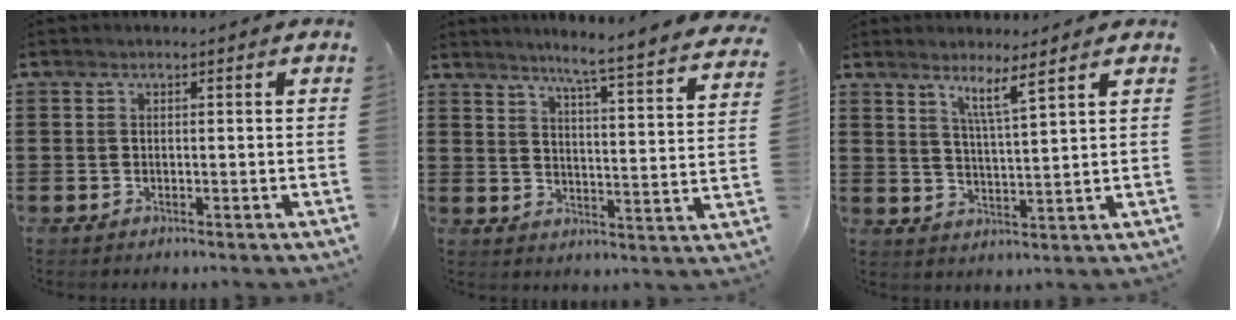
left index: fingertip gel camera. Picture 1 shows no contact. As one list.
[{"total": 5.5, "force": [4.8, -1.3, 2.4], "torque": [-0.059, -0.046, 0.071]}, {"total": 5.1, "force": [3.9, 0.0, 3.3], "torque": [-0.068, -0.013, 0.066]}]